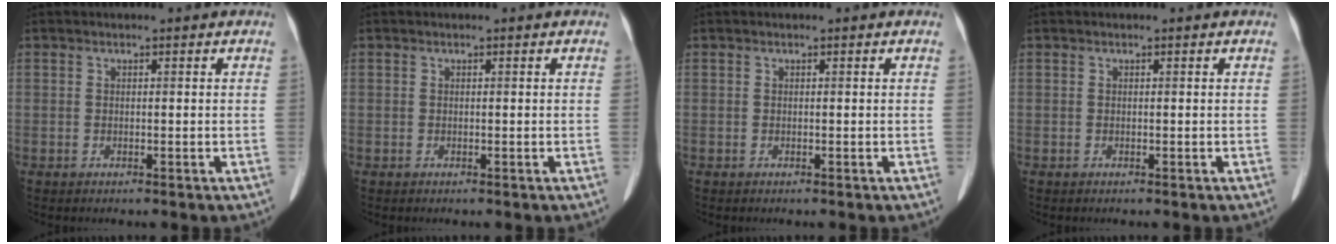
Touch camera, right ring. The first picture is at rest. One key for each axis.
{"total": 0.0}
{"total": 0.0}
{"total": 0.0}